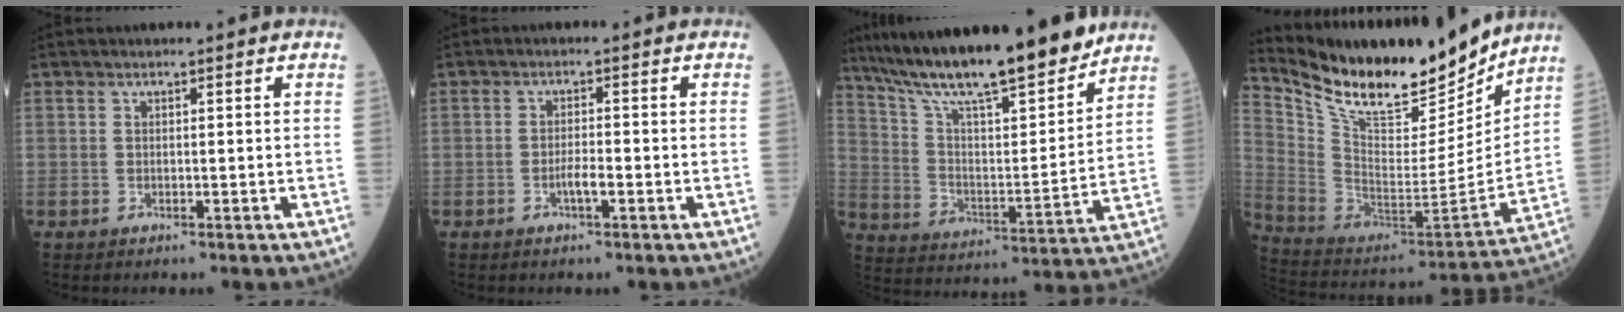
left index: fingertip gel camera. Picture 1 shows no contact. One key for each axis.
{"total": 2.1, "fx": -1.0, "fy": 0.3, "fz": 1.8, "tx": -0.032, "ty": 0.001, "tz": -0.018}
{"total": 20.3, "fx": 17.2, "fy": 1.8, "fz": 10.5, "tx": -0.179, "ty": -0.002, "tz": 0.285}
{"total": 22.5, "fx": 19.3, "fy": 5.5, "fz": 10.2, "tx": -0.194, "ty": -0.029, "tz": 0.323}